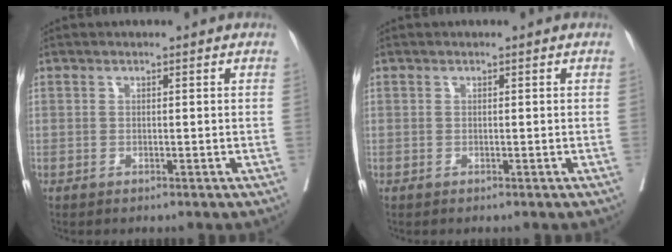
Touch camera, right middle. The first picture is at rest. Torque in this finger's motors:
{"motor_torque": [-0.06, 0.06, 0.00, -0.01]}